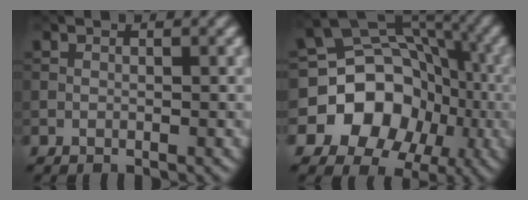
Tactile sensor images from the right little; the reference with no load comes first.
{"total": 10.8, "force": [-3.5, 9.3, 4.4], "torque": [-0.069, 0.010, -0.090]}